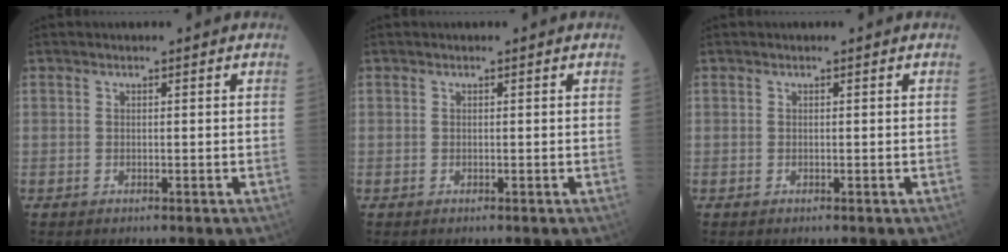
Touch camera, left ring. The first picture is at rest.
{"total": 0.0}
{"total": 0.0}